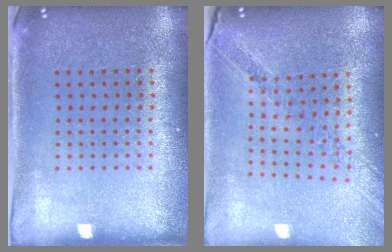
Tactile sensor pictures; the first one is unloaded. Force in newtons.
{"total": 1.1, "press": 1.1, "slide": 0.1}